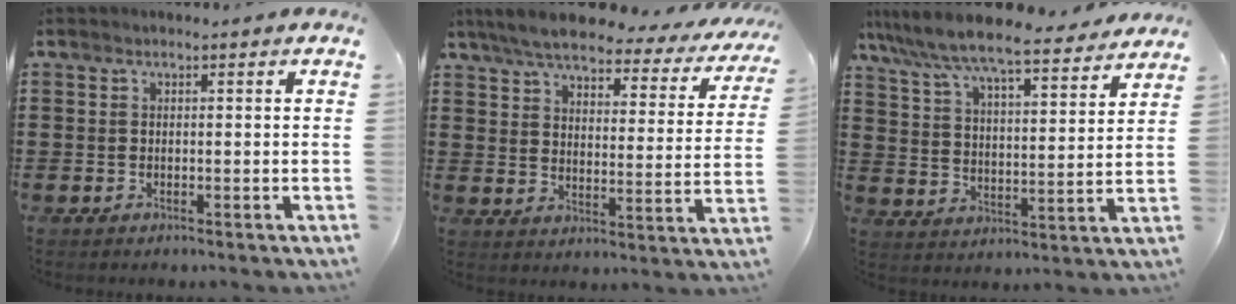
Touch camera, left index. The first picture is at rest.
{"total": 6.5, "force": [5.8, 1.1, 2.7], "torque": [-0.080, -0.030, 0.098]}
{"total": 7.7, "force": [7.1, 0.2, 2.8], "torque": [-0.085, -0.049, 0.119]}